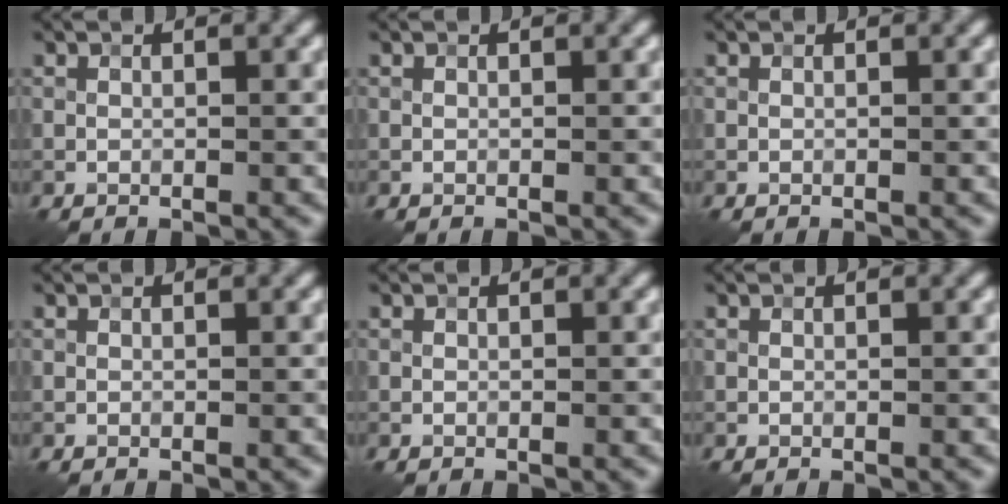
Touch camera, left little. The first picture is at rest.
{"total": 0.0}
{"total": 0.0}
{"total": 0.0}
{"total": 0.0}
{"total": 0.0}